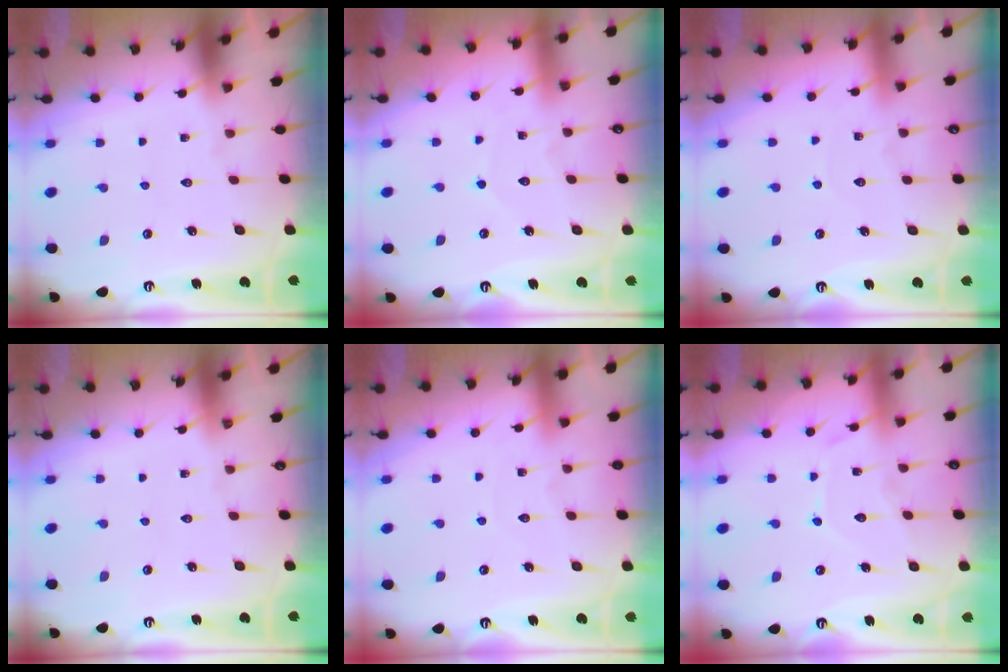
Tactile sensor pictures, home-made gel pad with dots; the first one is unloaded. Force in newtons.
{"total": 3.0, "press": 3.0, "slide": 0.3}
{"total": 3.3, "press": 3.3, "slide": 0.3}
{"total": 0.0}
{"total": 4.1, "press": 4.1, "slide": 0.4}
{"total": 10.2, "press": 10.1, "slide": 0.6}